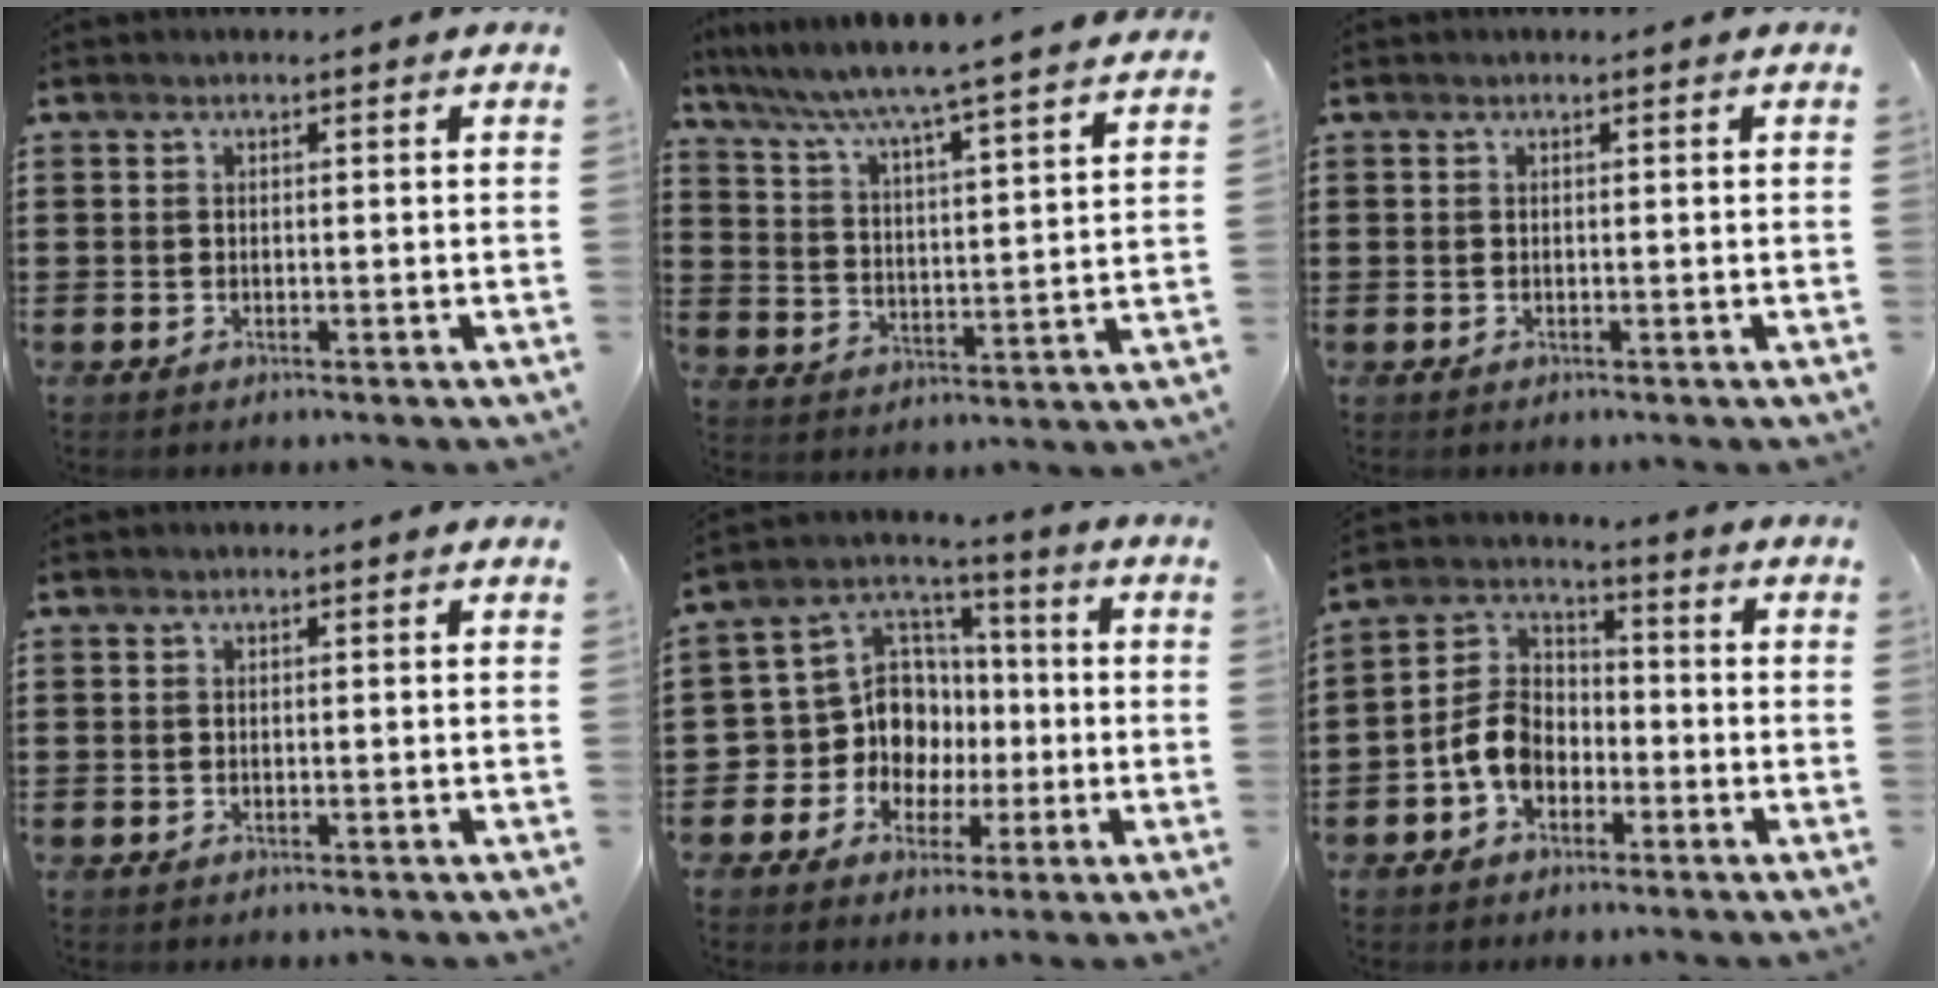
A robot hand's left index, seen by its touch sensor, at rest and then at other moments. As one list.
[{"total": 5.2, "force": [4.6, -1.2, 2.1], "torque": [-0.064, -0.049, 0.068]}, {"total": 0.0}, {"total": 0.0}, {"total": 10.7, "force": [-1.0, 10.0, 3.5], "torque": [-0.120, 0.005, -0.014]}, {"total": 7.5, "force": [-3.2, 5.3, 4.1], "torque": [-0.118, 0.008, -0.072]}]